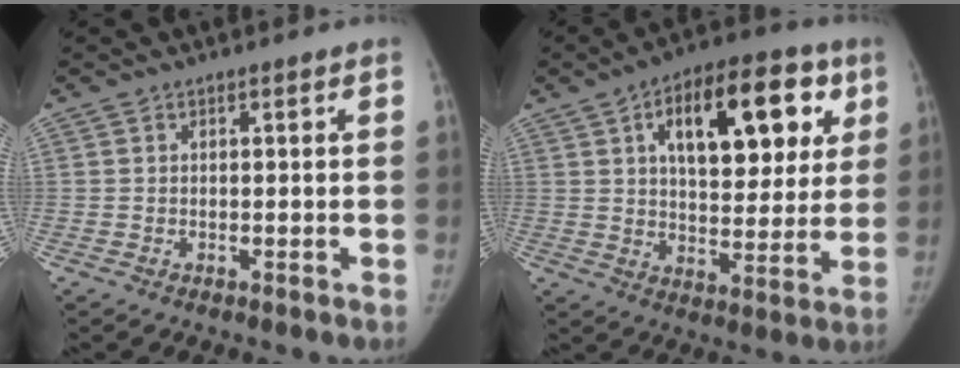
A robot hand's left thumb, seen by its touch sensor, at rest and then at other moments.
{"total": 21.5, "force": [8.0, 10.9, 16.7], "torque": [-0.191, -0.001, 0.117]}